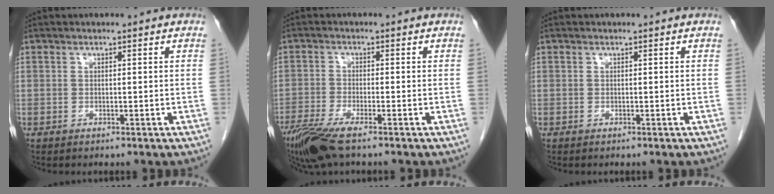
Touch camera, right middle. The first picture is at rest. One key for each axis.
{"total": 7.4, "fx": -5.3, "fy": 1.0, "fz": 5.1, "tx": -0.100, "ty": -0.020, "tz": -0.100}
{"total": 0.0}